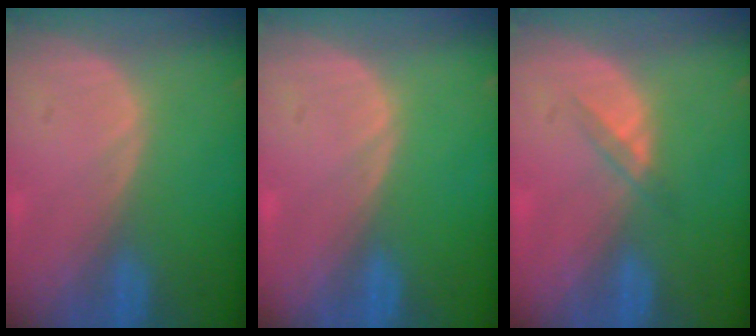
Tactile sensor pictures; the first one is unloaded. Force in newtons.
{"total": 0.0}
{"total": 1.9, "press": 1.7, "slide": 1.0}